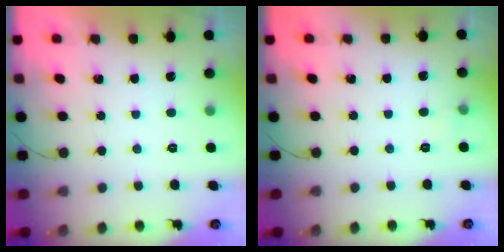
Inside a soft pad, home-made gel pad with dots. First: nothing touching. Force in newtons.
{"total": 2.6, "press": 2.4, "slide": 1.0}